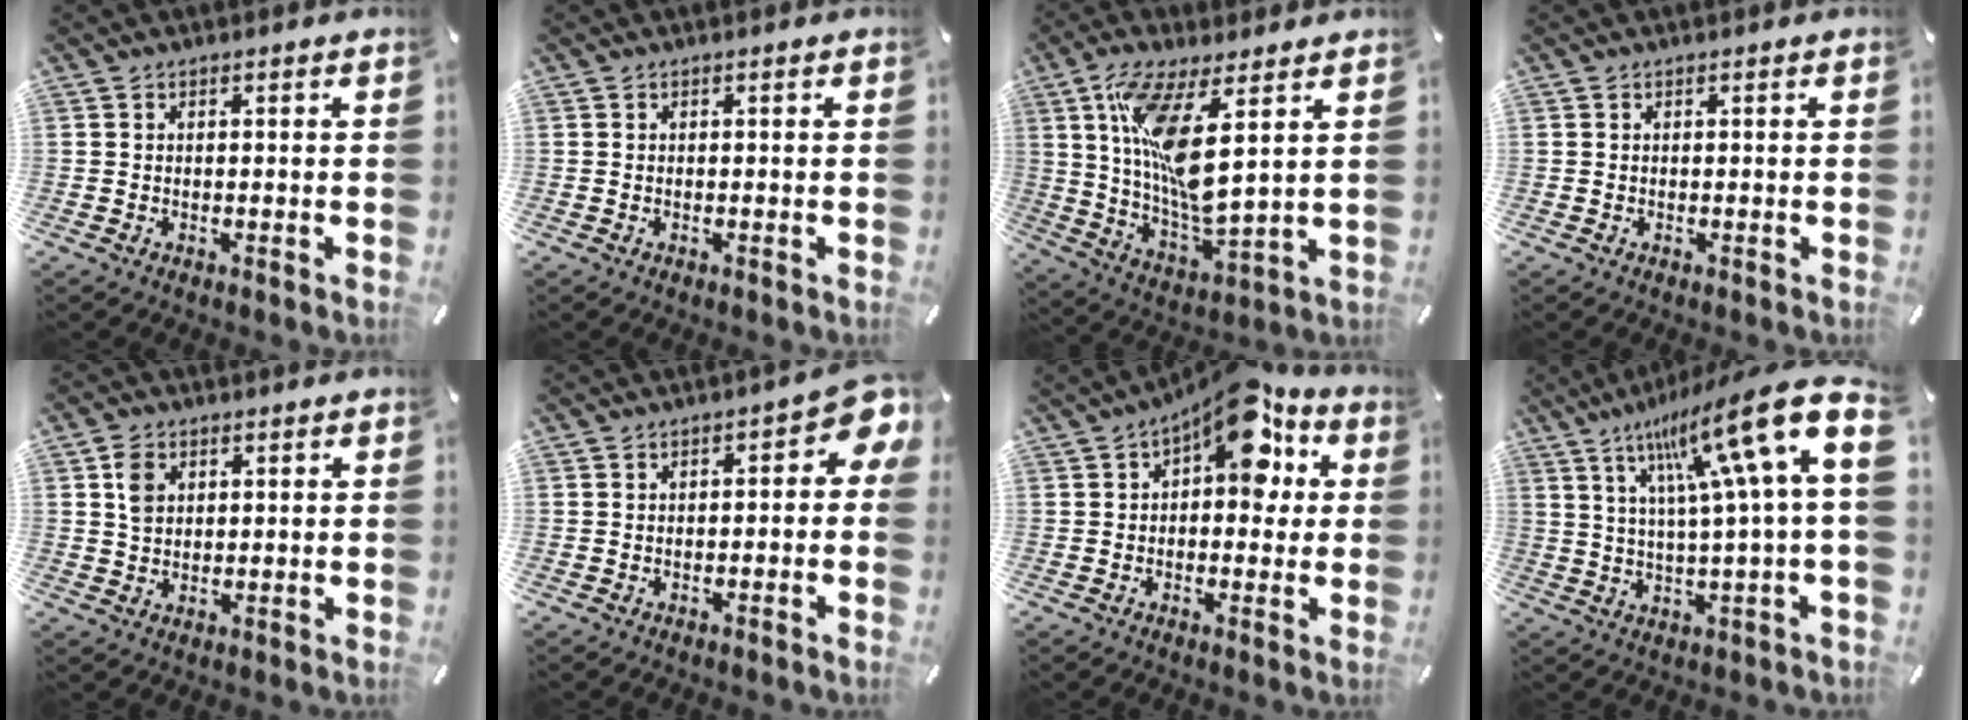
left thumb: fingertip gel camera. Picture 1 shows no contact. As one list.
[{"total": 0.0}, {"total": 15.0, "force": [6.1, 4.4, 13.0], "torque": [-0.264, -0.032, 0.104]}, {"total": 0.0}, {"total": 4.1, "force": [1.4, 3.4, 1.9], "torque": [-0.038, 0.005, 0.023]}, {"total": 5.2, "force": [0.4, 2.7, 4.4], "torque": [-0.061, -0.002, 0.002]}, {"total": 13.1, "force": [5.8, 6.7, 9.6], "torque": [-0.125, -0.028, 0.098]}, {"total": 20.5, "force": [9.4, 2.3, 18.0], "torque": [-0.299, -0.058, 0.141]}]